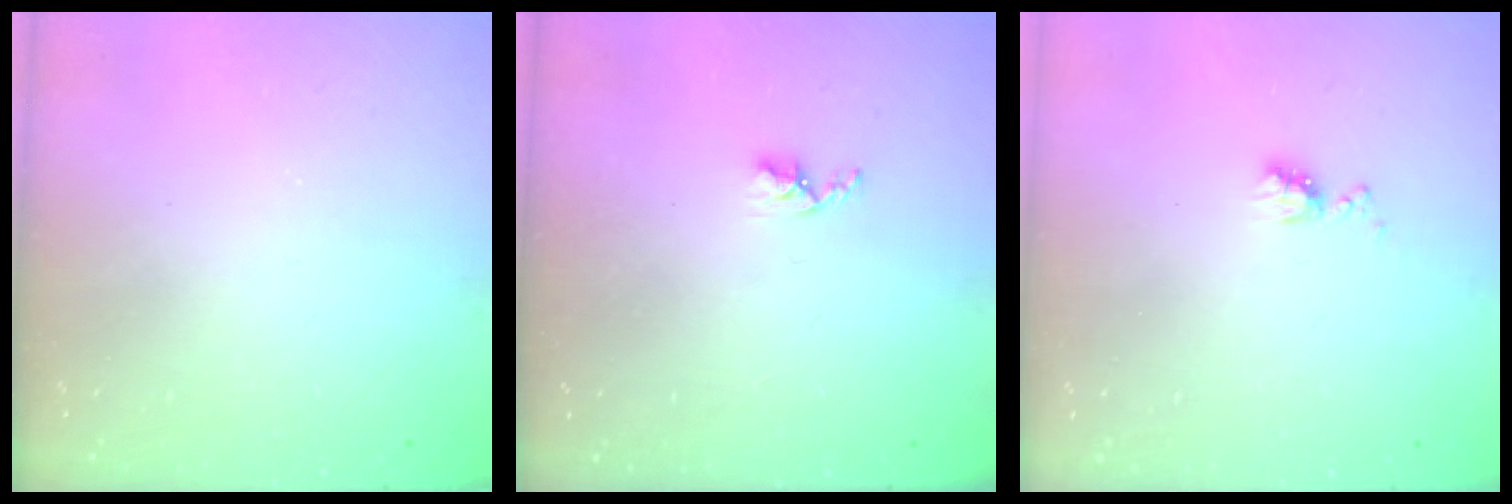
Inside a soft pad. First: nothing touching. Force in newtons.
{"total": 2.7, "press": 2.7, "slide": 0.5}
{"total": 5.7, "press": 5.7, "slide": 0.8}